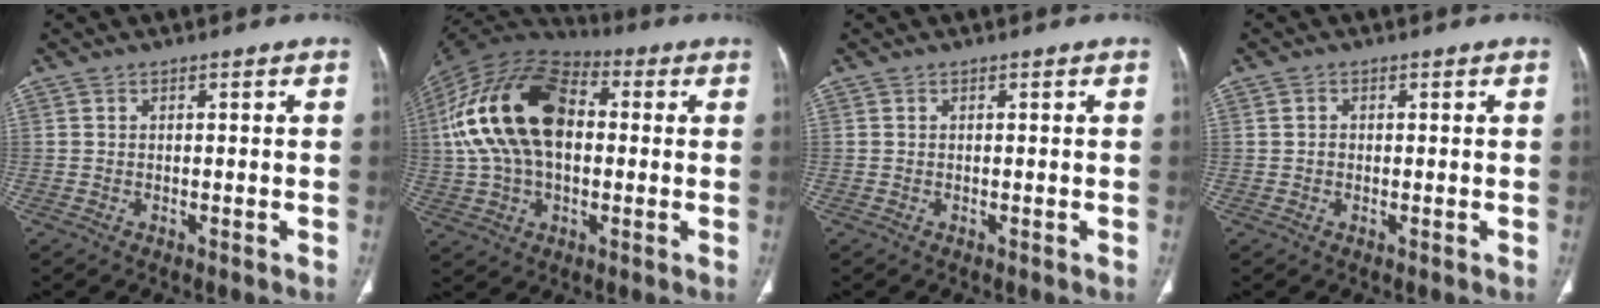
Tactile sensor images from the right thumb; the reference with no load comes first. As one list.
[{"total": 22.0, "force": [2.3, 13.5, 17.2], "torque": [-0.329, 0.023, 0.034]}, {"total": 0.0}, {"total": 1.0, "force": [0.0, 0.9, 0.4], "torque": [-0.005, 0.002, 0.001]}]